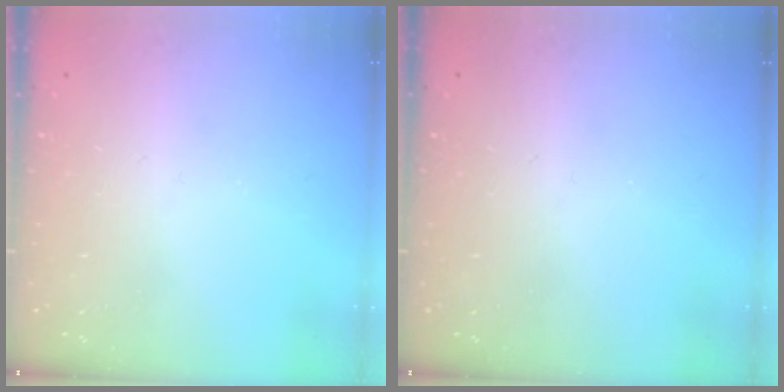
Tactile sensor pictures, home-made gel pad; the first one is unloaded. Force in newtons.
{"total": 0.0}